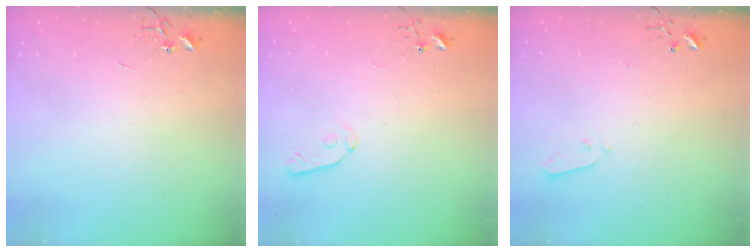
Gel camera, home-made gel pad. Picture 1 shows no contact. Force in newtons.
{"total": 6.0, "press": 5.9, "slide": 0.9}
{"total": 3.5, "press": 3.5, "slide": 0.3}